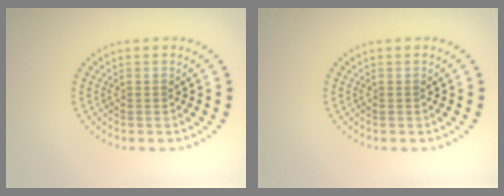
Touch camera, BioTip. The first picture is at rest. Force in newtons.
{"total": 0.0}